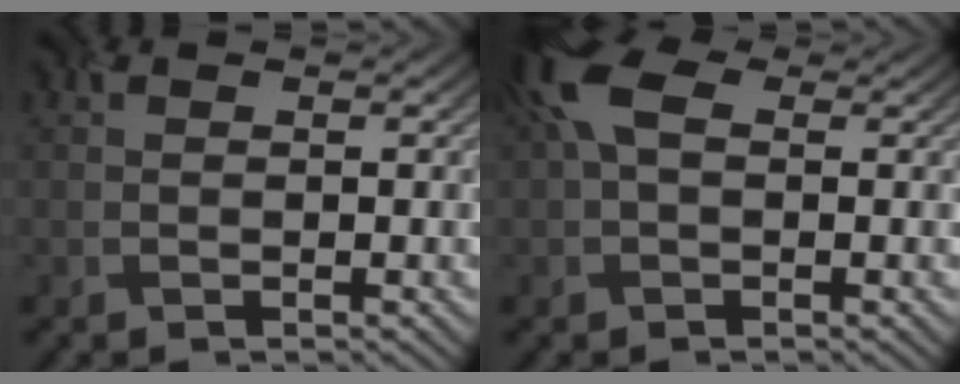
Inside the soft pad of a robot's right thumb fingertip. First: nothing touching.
{"total": 5.4, "force": [1.3, 3.2, 4.2], "torque": [-0.106, 0.012, 0.011]}